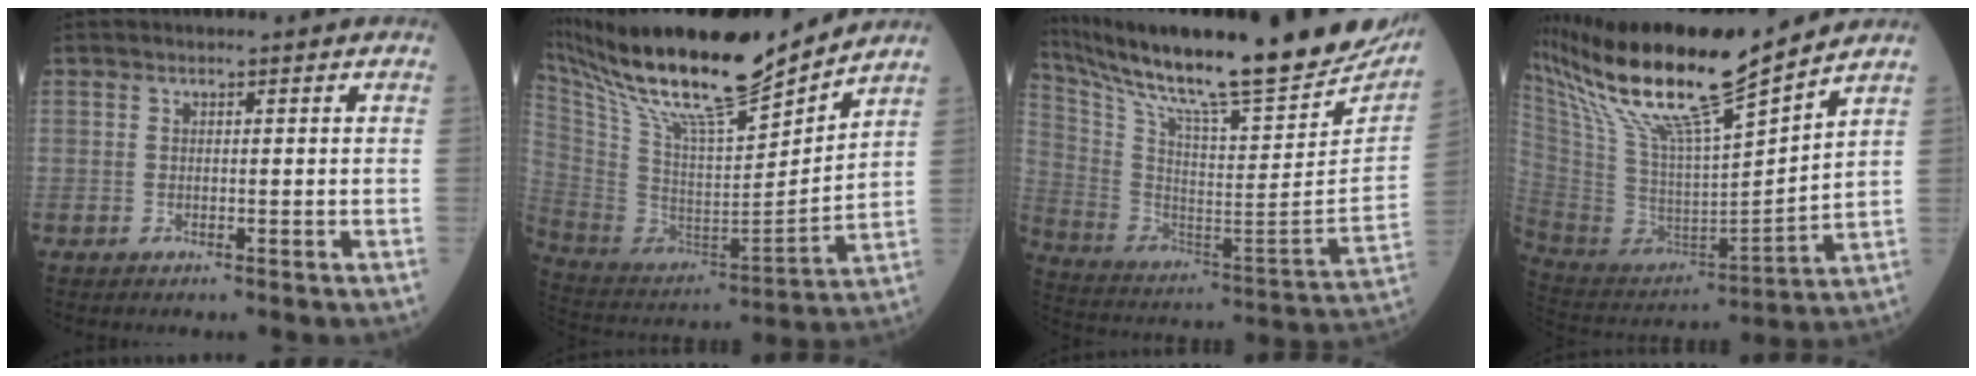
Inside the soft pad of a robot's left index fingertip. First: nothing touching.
{"total": 22.8, "force": [19.5, 1.6, 11.8], "torque": [-0.223, -0.018, 0.342]}
{"total": 30.8, "force": [26.2, 2.7, 15.9], "torque": [-0.285, -0.082, 0.384]}
{"total": 20.8, "force": [16.4, 0.7, 12.8], "torque": [-0.248, -0.001, 0.310]}